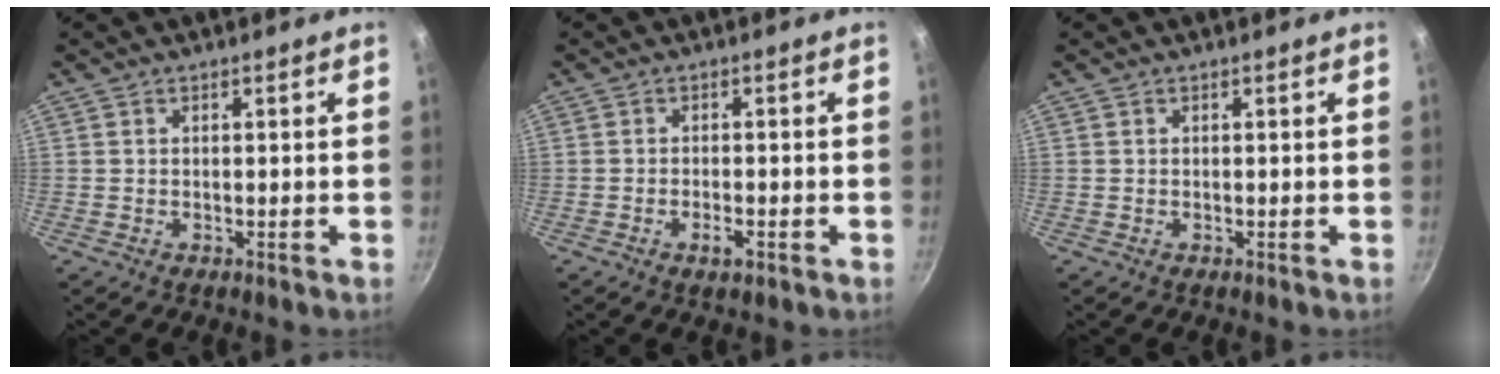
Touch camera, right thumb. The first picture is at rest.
{"total": 2.6, "force": [-1.3, 1.0, 2.0], "torque": [-0.034, 0.007, -0.022]}
{"total": 0.0}